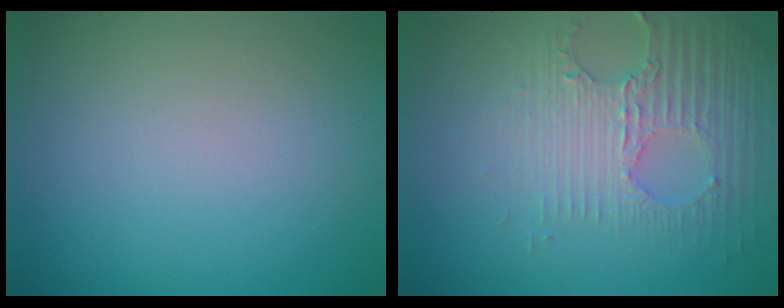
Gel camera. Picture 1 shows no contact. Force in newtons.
{"total": 3.5, "press": 3.4, "slide": 1.1}